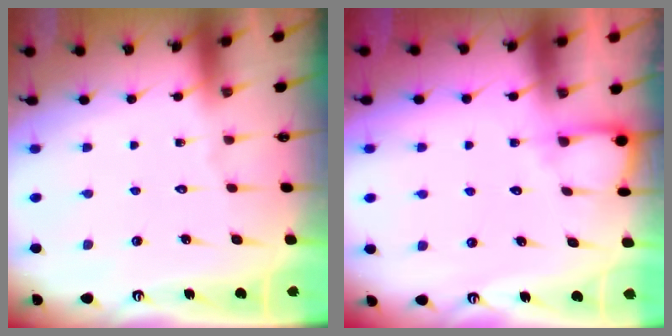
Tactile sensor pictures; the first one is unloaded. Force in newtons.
{"total": 4.2, "press": 4.2, "slide": 0.2}